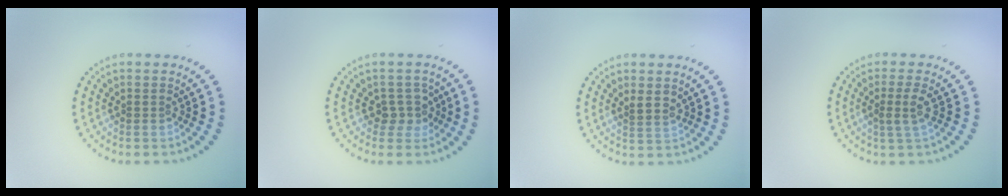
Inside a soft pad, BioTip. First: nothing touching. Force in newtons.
{"total": 2.1, "press": 1.7, "slide": 1.2}
{"total": 1.0, "press": 0.8, "slide": 0.6}
{"total": 1.8, "press": 1.3, "slide": 1.3}